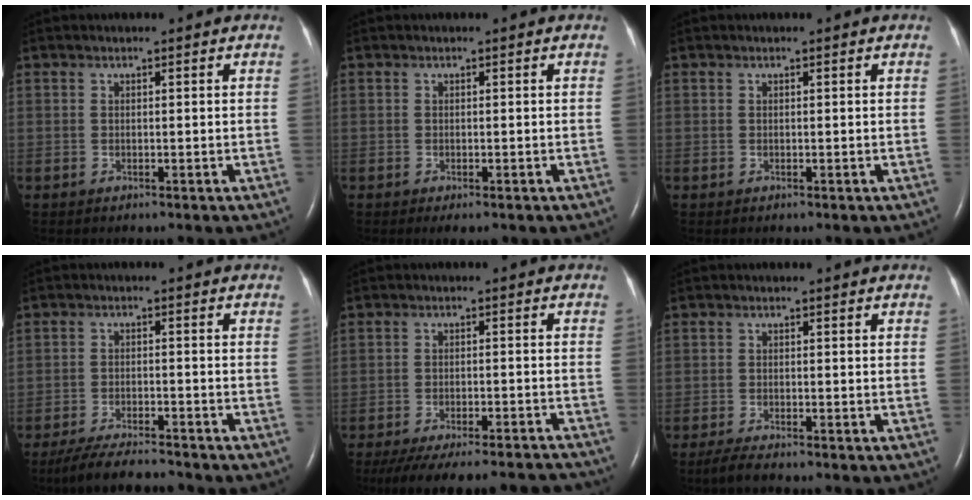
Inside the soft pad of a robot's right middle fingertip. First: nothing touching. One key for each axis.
{"total": 1.8, "fx": -1.2, "fy": 0.6, "fz": 1.3, "tx": -0.015, "ty": -0.005, "tz": -0.013}
{"total": 0.0}
{"total": 8.0, "fx": -7.2, "fy": 0.9, "fz": 3.2, "tx": -0.060, "ty": -0.020, "tz": -0.122}
{"total": 18.6, "fx": -17.0, "fy": 3.3, "fz": 7.0, "tx": -0.119, "ty": -0.016, "tz": -0.226}
{"total": 2.6, "fx": -2.2, "fy": 0.2, "fz": 1.4, "tx": -0.041, "ty": -0.010, "tz": -0.041}